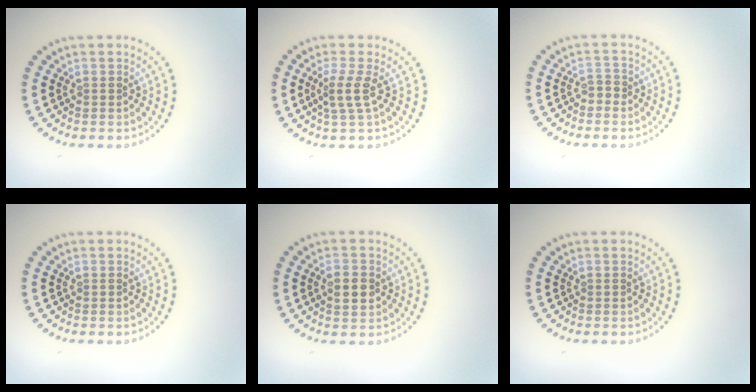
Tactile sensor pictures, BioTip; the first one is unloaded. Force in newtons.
{"total": 2.2, "press": 1.6, "slide": 1.4}
{"total": 1.0, "press": 0.8, "slide": 0.5}
{"total": 0.0}
{"total": 2.3, "press": 2.3, "slide": 0.2}
{"total": 0.0}